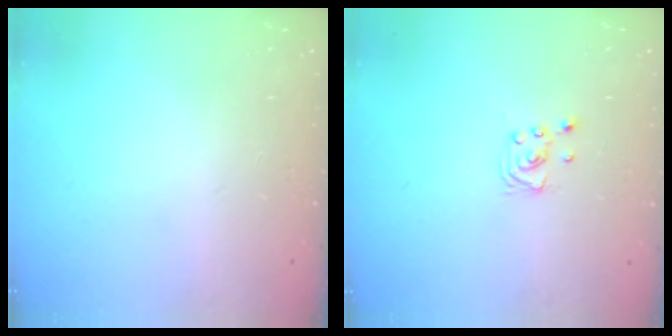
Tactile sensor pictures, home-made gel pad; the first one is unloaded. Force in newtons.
{"total": 2.1, "press": 2.1, "slide": 0.2}